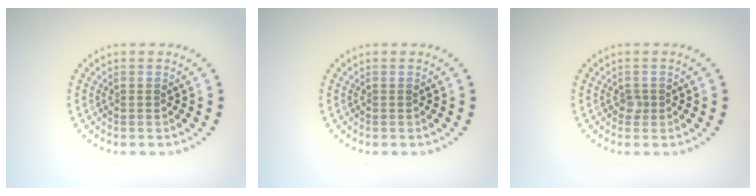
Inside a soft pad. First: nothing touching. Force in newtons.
{"total": 0.0}
{"total": 0.8, "press": 0.5, "slide": 0.6}